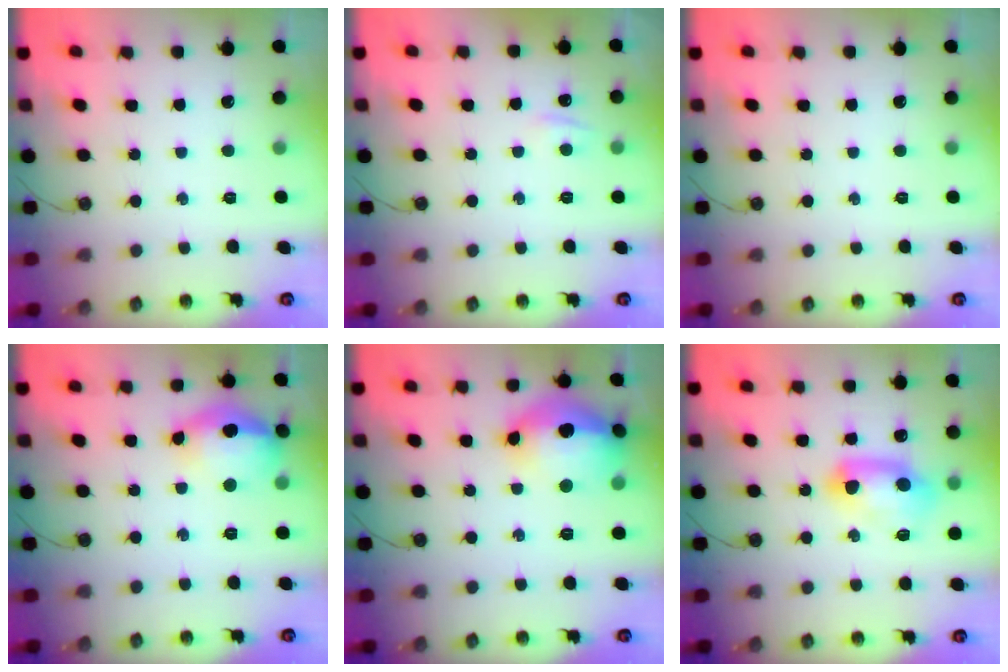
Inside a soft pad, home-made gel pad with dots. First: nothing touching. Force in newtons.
{"total": 4.9, "press": 4.8, "slide": 0.6}
{"total": 0.0}
{"total": 15.2, "press": 15.0, "slide": 1.9}
{"total": 20.0, "press": 18.6, "slide": 7.3}
{"total": 11.7, "press": 11.7, "slide": 0.9}